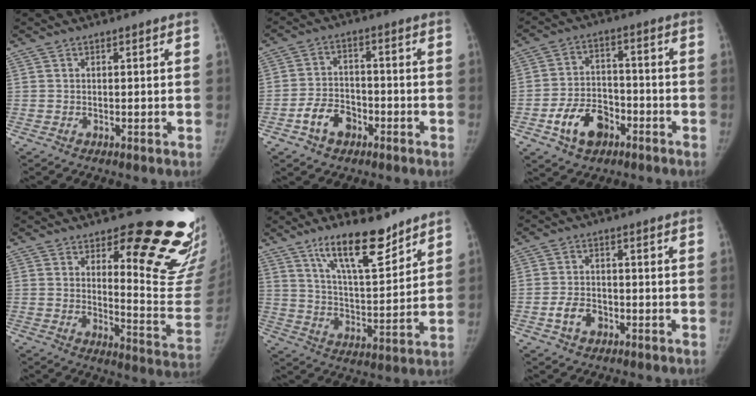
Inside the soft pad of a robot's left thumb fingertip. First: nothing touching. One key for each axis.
{"total": 7.1, "fx": -3.6, "fy": 5.0, "fz": 3.6, "tx": -0.051, "ty": 0.030, "tz": -0.062}
{"total": 10.2, "fx": -5.0, "fy": 6.9, "fz": 5.6, "tx": -0.075, "ty": 0.031, "tz": -0.083}
{"total": 21.8, "fx": 14.0, "fy": 7.0, "fz": 15.1, "tx": -0.139, "ty": -0.121, "tz": 0.176}
{"total": 14.3, "fx": 10.2, "fy": 4.1, "fz": 9.2, "tx": -0.130, "ty": -0.069, "tz": 0.181}
{"total": 4.7, "fx": -2.0, "fy": 3.4, "fz": 2.6, "tx": -0.040, "ty": 0.018, "tz": -0.033}